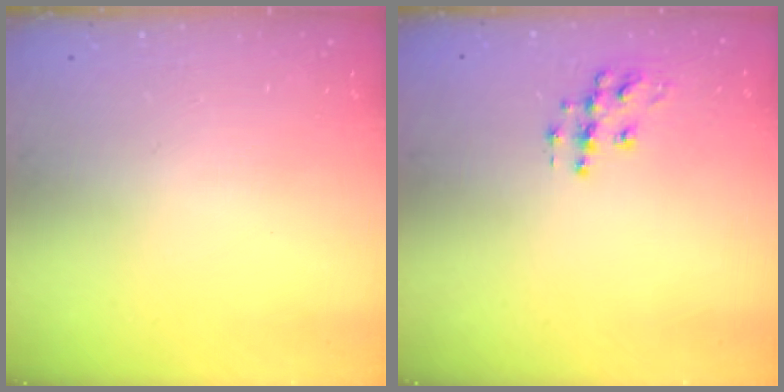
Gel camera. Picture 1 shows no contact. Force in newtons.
{"total": 8.7, "press": 8.7, "slide": 0.5}